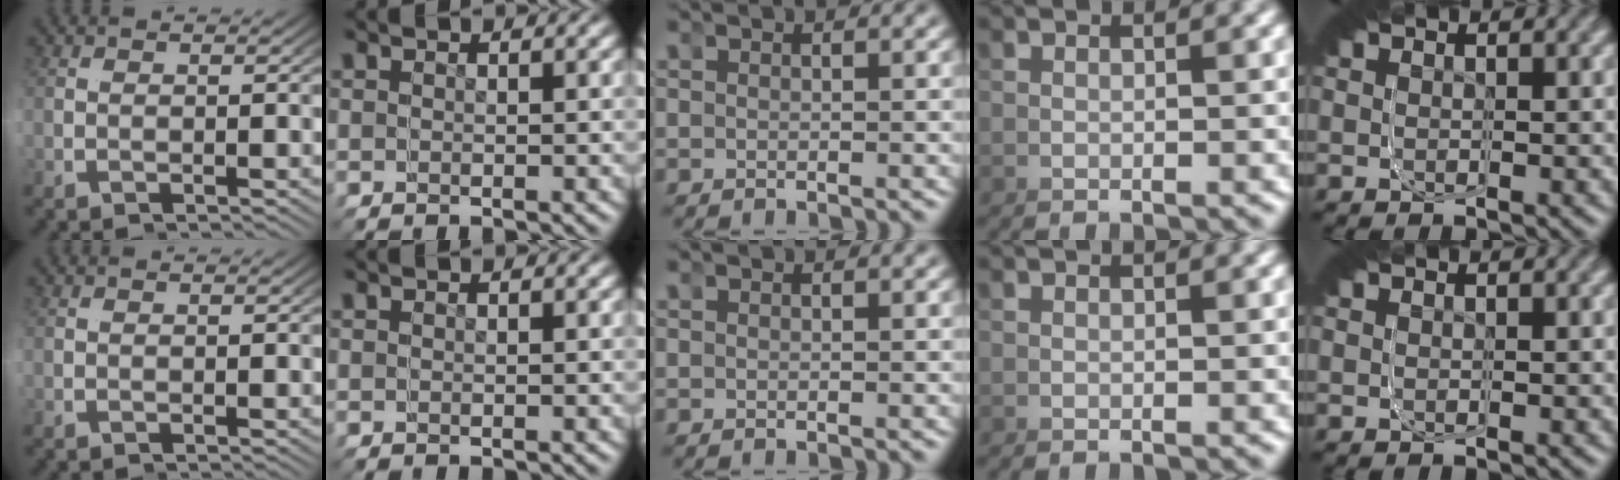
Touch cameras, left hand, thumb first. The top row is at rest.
{}